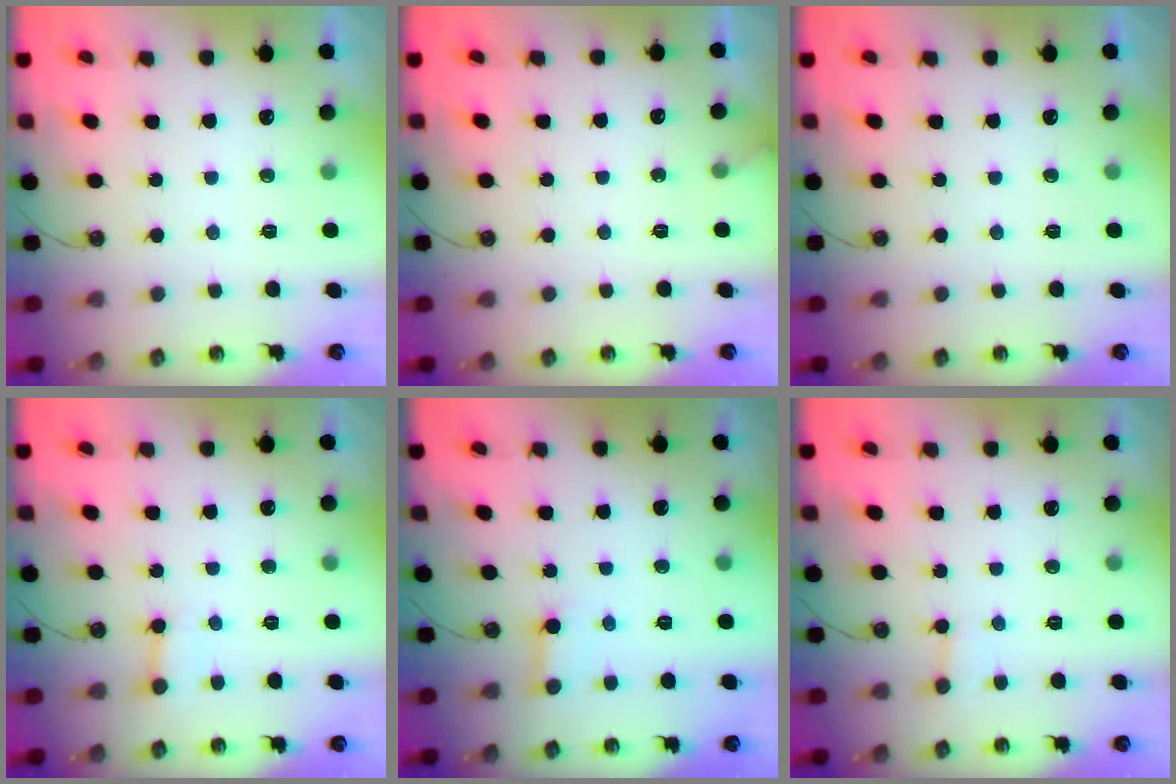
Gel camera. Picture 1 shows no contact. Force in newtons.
{"total": 2.8, "press": 2.8, "slide": 0.2}
{"total": 0.0}
{"total": 3.0, "press": 3.0, "slide": 0.5}
{"total": 2.6, "press": 2.6, "slide": 0.3}
{"total": 3.6, "press": 3.5, "slide": 0.3}